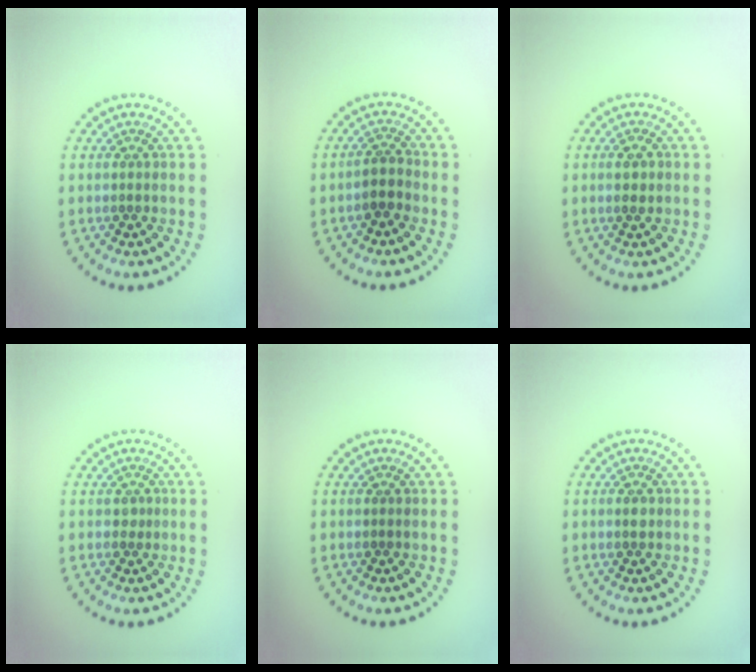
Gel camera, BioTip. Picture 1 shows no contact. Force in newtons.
{"total": 1.9, "press": 1.7, "slide": 0.8}
{"total": 1.5, "press": 1.5, "slide": 0.4}
{"total": 0.7, "press": 0.6, "slide": 0.4}
{"total": 0.0}
{"total": 1.0, "press": 1.0, "slide": 0.3}